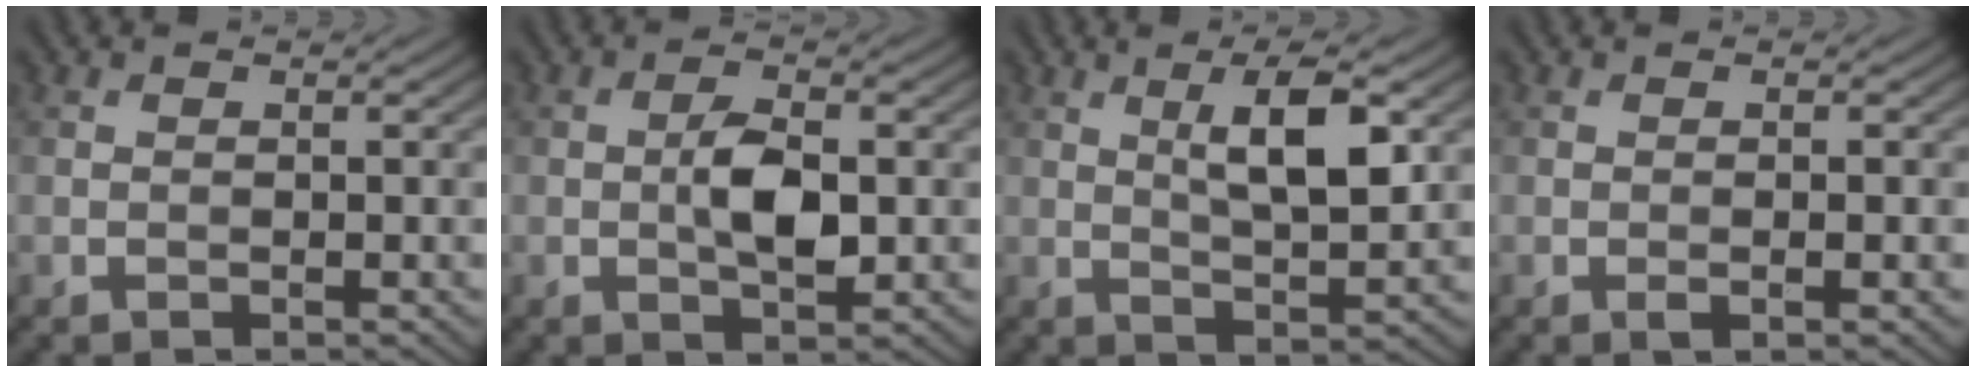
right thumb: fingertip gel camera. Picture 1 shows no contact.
{"total": 4.7, "force": [-0.3, 2.0, 4.3], "torque": [-0.080, 0.003, -0.006]}
{"total": 7.1, "force": [2.2, 1.9, 6.4], "torque": [-0.109, 0.000, 0.042]}
{"total": 1.4, "force": [-0.4, 0.2, 1.3], "torque": [-0.023, -0.002, -0.007]}